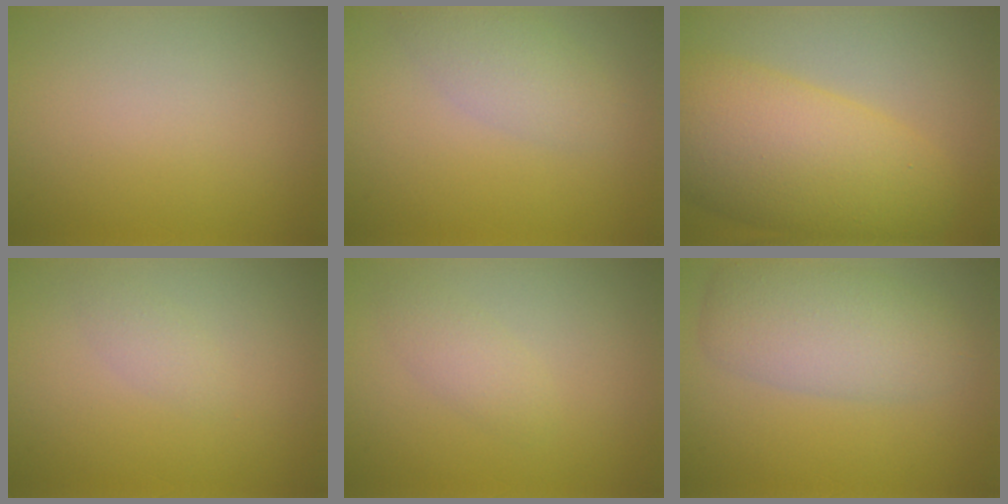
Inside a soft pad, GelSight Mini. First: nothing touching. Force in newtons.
{"total": 2.9, "press": 2.9, "slide": 0.2}
{"total": 10.5, "press": 10.5, "slide": 0.3}
{"total": 1.1, "press": 1.1, "slide": 0.0}
{"total": 1.7, "press": 1.7, "slide": 0.1}
{"total": 5.7, "press": 5.6, "slide": 0.3}